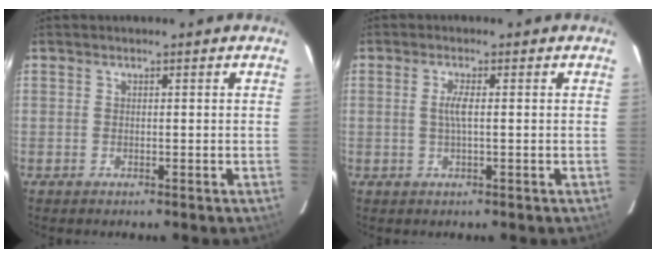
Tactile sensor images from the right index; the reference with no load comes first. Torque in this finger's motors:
{"motor_torque": [0.42, -0.07, 0.21, 0.07]}